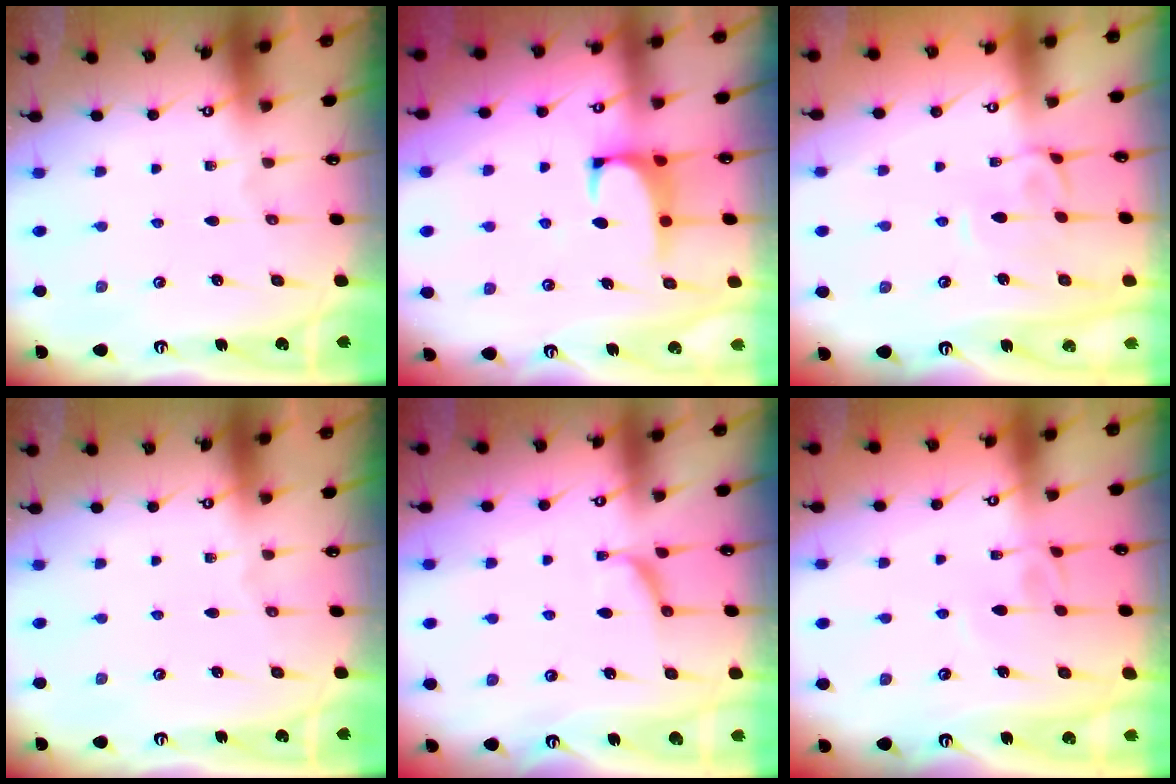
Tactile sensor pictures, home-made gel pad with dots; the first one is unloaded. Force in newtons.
{"total": 1.3, "press": 1.1, "slide": 0.8}
{"total": 2.1, "press": 1.9, "slide": 0.7}
{"total": 0.0}
{"total": 1.0, "press": 0.7, "slide": 0.7}
{"total": 3.9, "press": 3.8, "slide": 0.2}